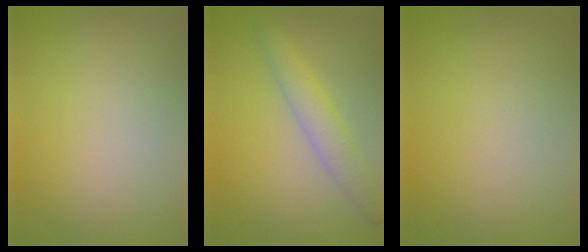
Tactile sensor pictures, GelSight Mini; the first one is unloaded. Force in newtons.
{"total": 3.0, "press": 3.0, "slide": 0.1}
{"total": 0.0}